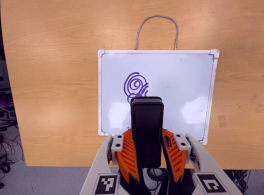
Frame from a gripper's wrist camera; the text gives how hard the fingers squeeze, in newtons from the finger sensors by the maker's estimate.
{"total": 9.4, "left": 6.6, "right": 12.1}